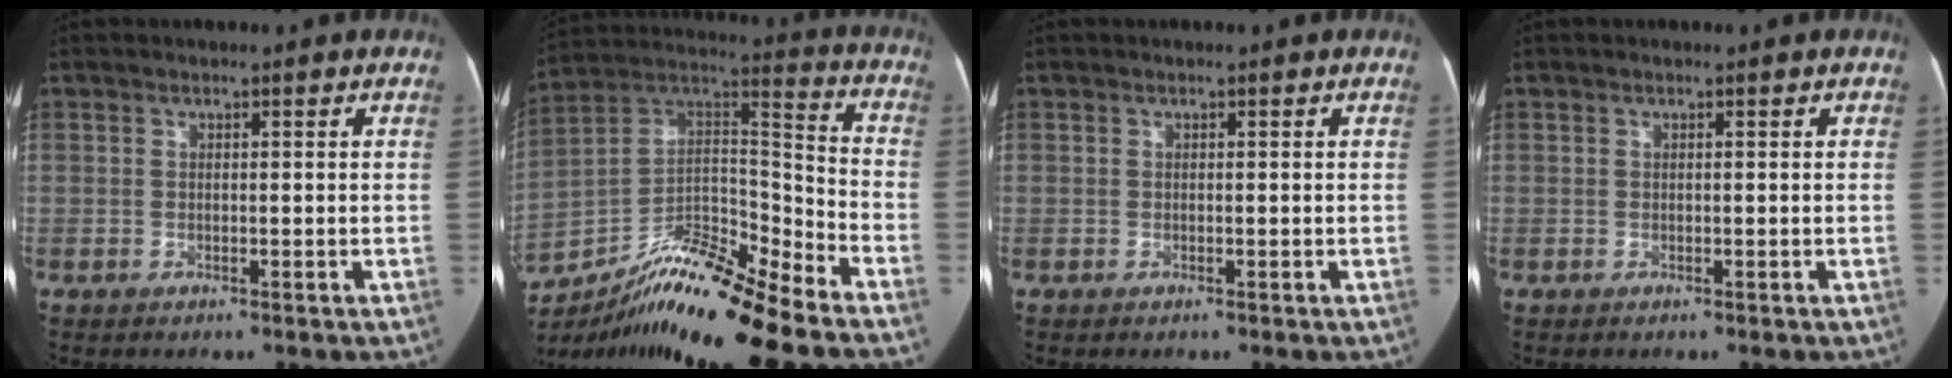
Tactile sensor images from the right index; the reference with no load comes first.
{"total": 17.9, "force": [-14.4, 1.1, 10.6], "torque": [-0.194, 0.040, -0.250]}
{"total": 0.0}
{"total": 0.0}